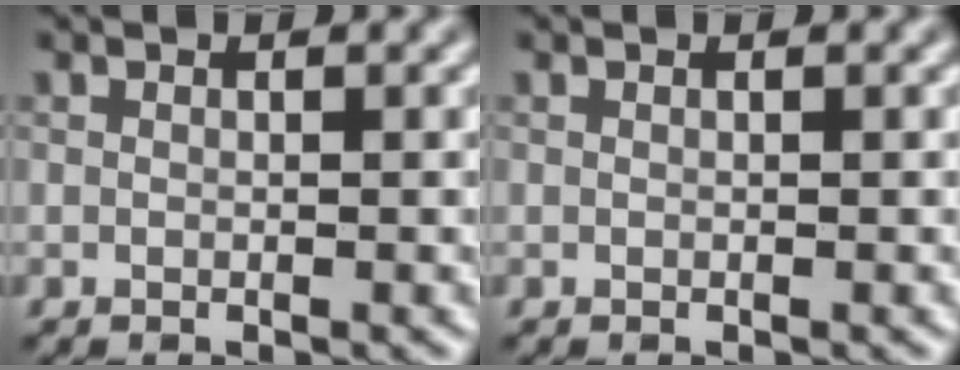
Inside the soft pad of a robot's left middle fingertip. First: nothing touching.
{"total": 0.0}